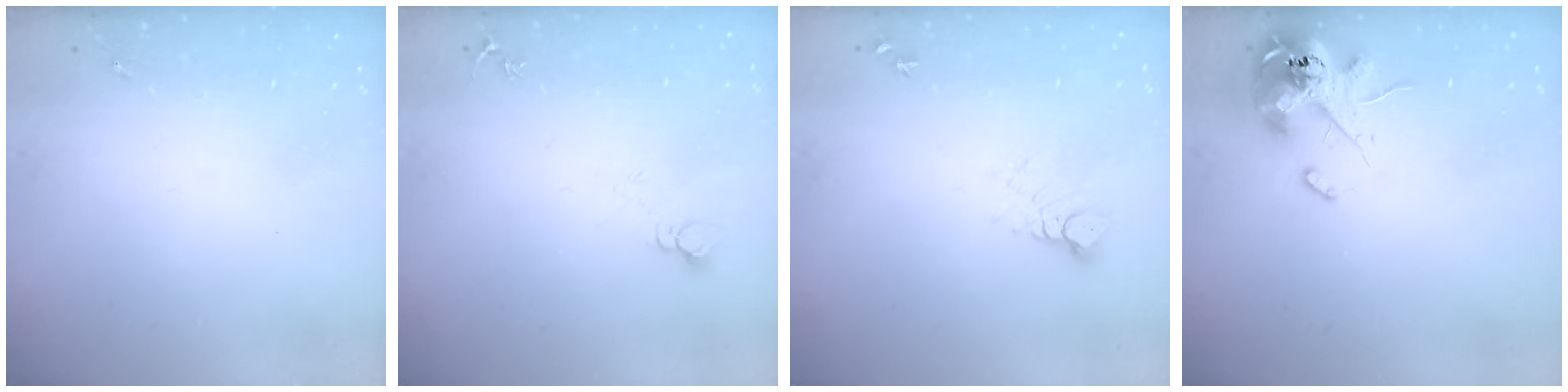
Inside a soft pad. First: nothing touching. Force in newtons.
{"total": 4.0, "press": 4.0, "slide": 0.4}
{"total": 4.4, "press": 4.4, "slide": 0.1}
{"total": 12.8, "press": 12.6, "slide": 2.2}